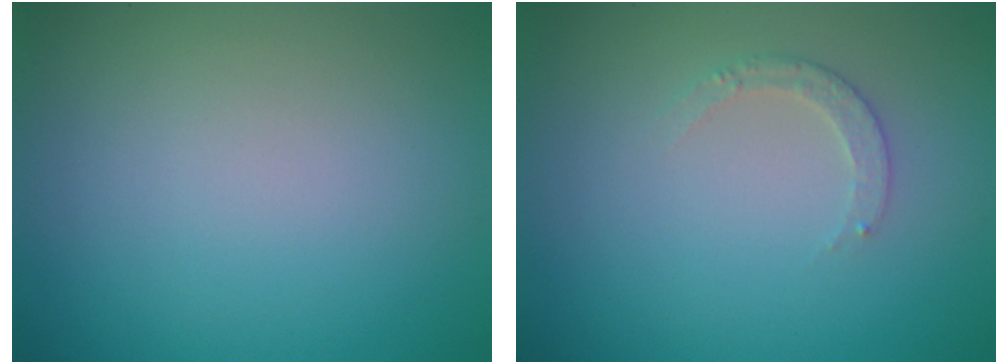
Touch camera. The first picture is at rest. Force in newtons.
{"total": 1.5, "press": 1.5, "slide": 0.2}